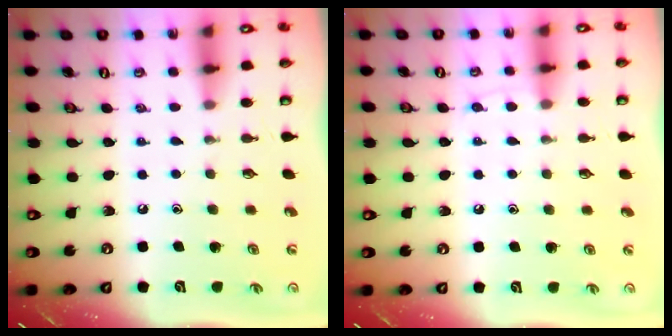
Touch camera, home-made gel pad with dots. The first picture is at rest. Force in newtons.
{"total": 4.7, "press": 4.7, "slide": 0.6}